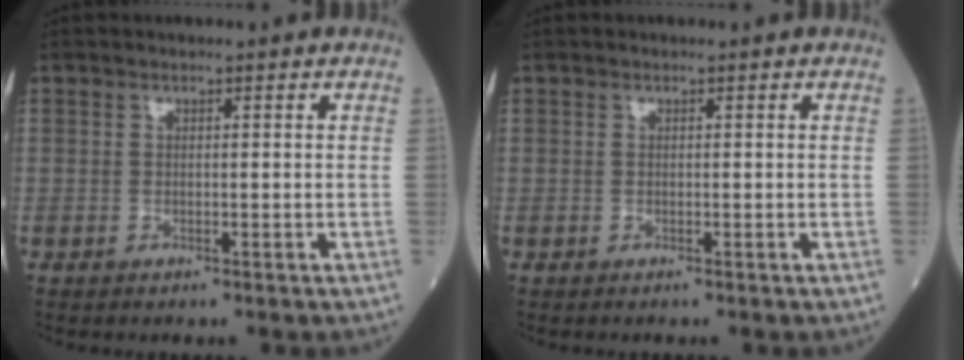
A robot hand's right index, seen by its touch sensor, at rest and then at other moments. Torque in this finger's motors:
{"motor_torque": [-1.58, 0.56, -0.75, -0.21]}